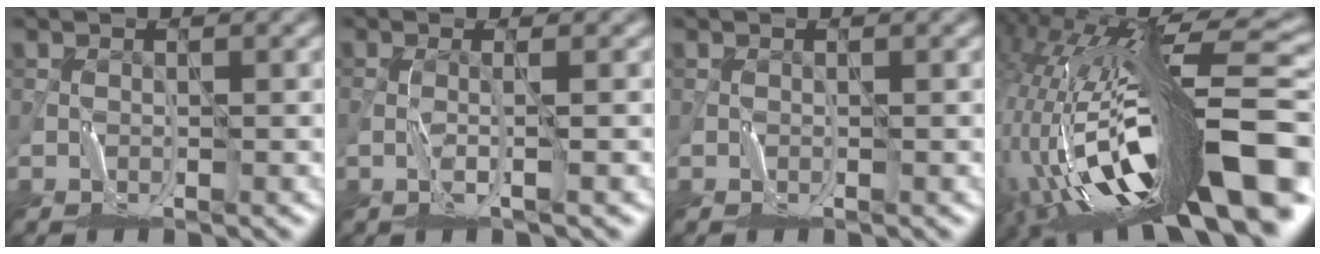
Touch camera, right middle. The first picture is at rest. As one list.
[{"total": 1.3, "force": [0.0, -0.1, 1.3], "torque": [-0.023, -0.004, -0.005]}, {"total": 0.0}, {"total": 18.4, "force": [-4.6, 5.7, 16.9], "torque": [-0.295, 0.028, -0.087]}]